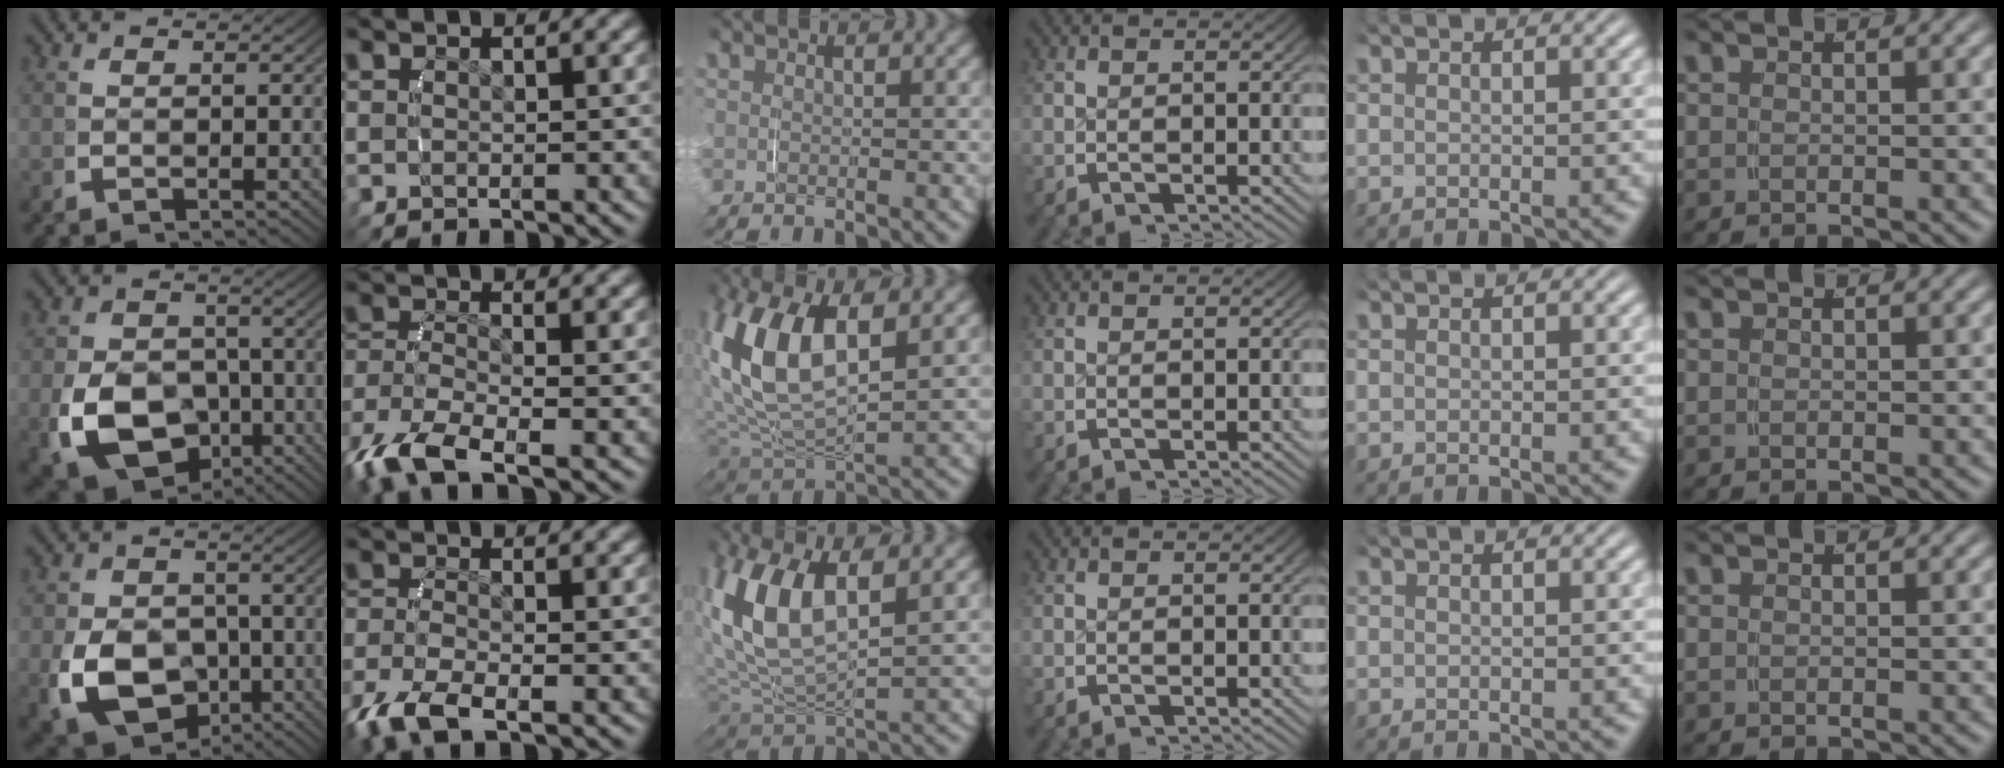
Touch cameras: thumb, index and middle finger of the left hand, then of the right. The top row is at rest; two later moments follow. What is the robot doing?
{"motion": "grasp_and_lifting", "object": "towel"}